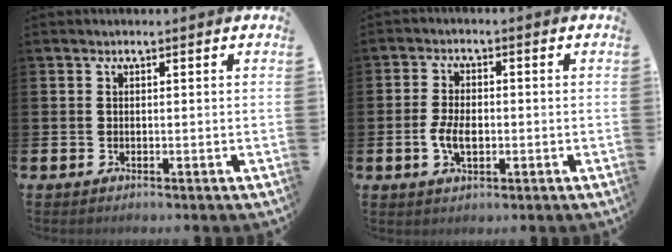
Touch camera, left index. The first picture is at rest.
{"total": 4.2, "force": [-0.7, 2.5, 3.3], "torque": [-0.055, 0.000, -0.018]}